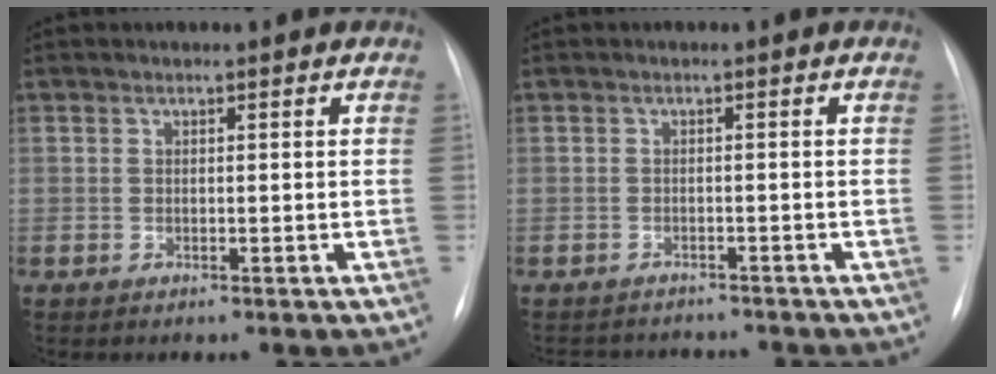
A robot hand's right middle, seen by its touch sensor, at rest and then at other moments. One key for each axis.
{"total": 6.2, "fx": -6.0, "fy": 1.4, "fz": 0.7, "tx": -0.005, "ty": 0.005, "tz": -0.077}